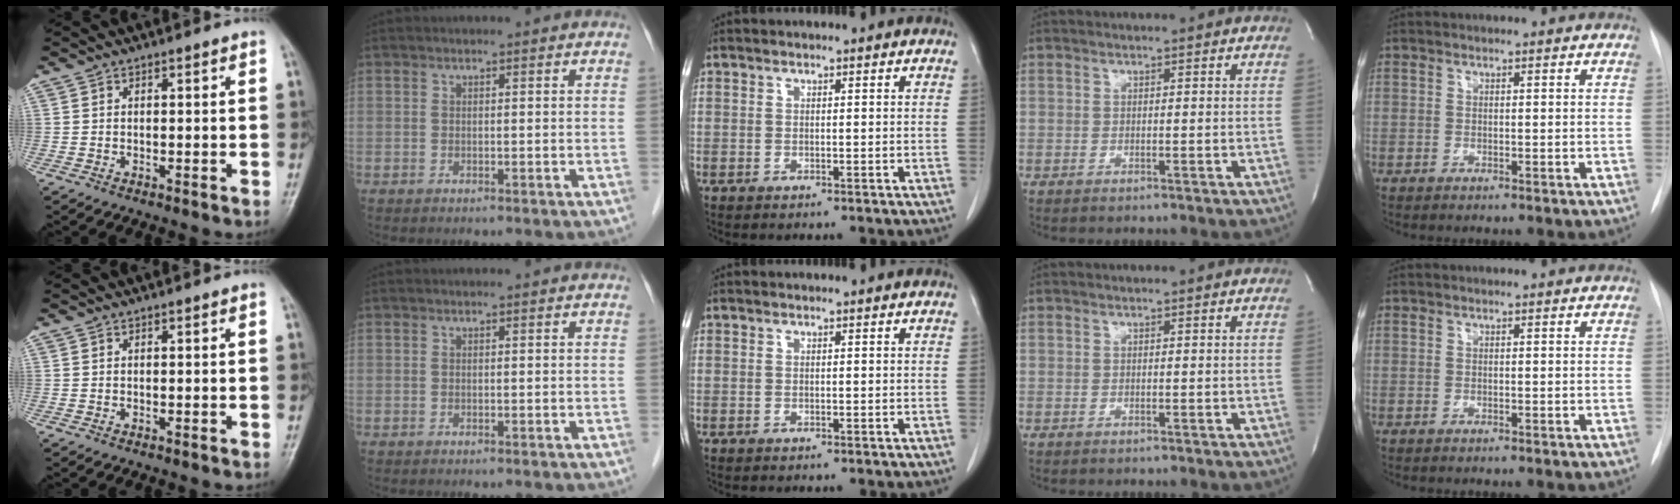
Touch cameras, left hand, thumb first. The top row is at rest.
{}